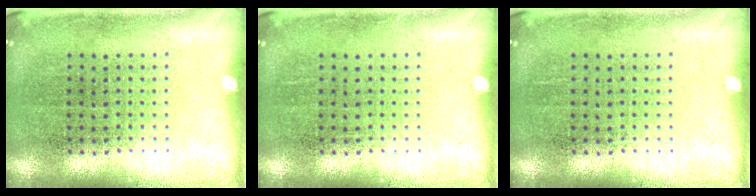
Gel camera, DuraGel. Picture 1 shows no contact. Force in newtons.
{"total": 0.0}
{"total": 0.0}